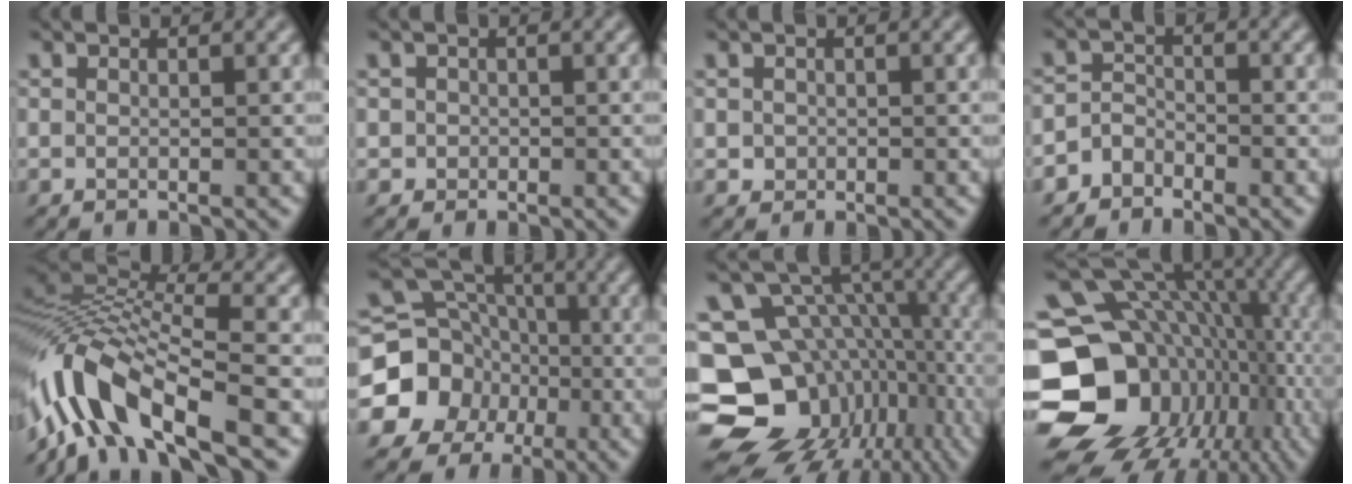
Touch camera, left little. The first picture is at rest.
{"total": 1.0, "force": [-0.1, 1.0, 0.0], "torque": [0.014, -0.001, 0.001]}
{"total": 0.8, "force": [-0.1, 0.8, 0.1], "torque": [0.001, -0.003, 0.000]}
{"total": 2.2, "force": [-1.7, 1.3, 0.1], "torque": [0.018, 0.013, -0.037]}
{"total": 10.9, "force": [-5.5, 3.8, 8.6], "torque": [-0.163, 0.017, -0.114]}
{"total": 13.4, "force": [-4.7, 12.0, 3.7], "torque": [-0.098, -0.010, -0.090]}
{"total": 17.0, "force": [-6.1, 13.4, 8.6], "torque": [-0.159, 0.005, -0.077]}
{"total": 19.8, "force": [-5.8, 15.6, 10.7], "torque": [-0.193, 0.000, -0.079]}